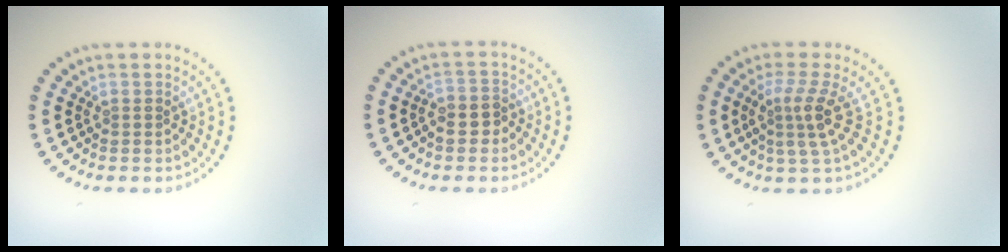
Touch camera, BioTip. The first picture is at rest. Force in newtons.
{"total": 2.4, "press": 2.2, "slide": 0.8}
{"total": 3.1, "press": 2.3, "slide": 2.1}